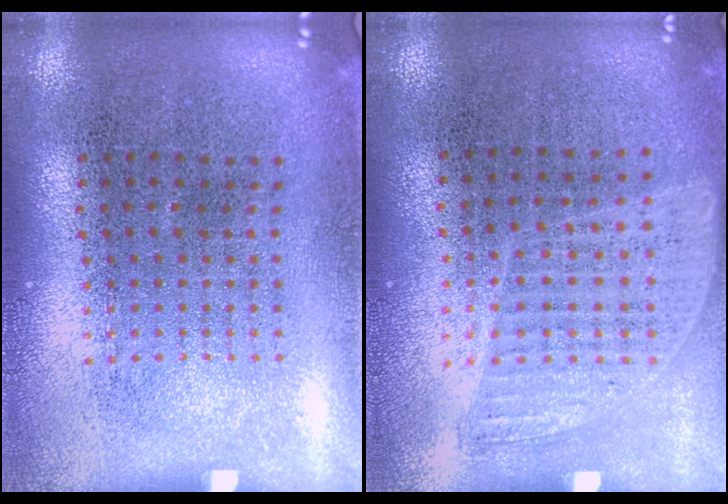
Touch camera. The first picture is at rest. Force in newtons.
{"total": 0.8, "press": 0.8, "slide": 0.3}